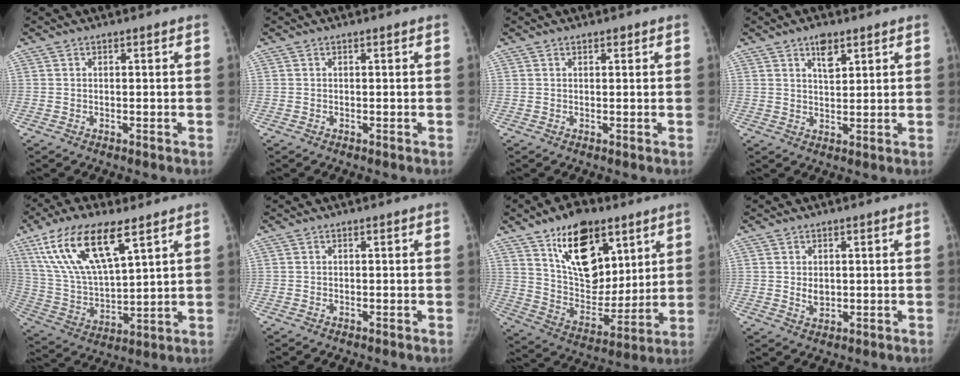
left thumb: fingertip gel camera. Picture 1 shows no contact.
{"total": 0.0}
{"total": 0.8, "force": [0.6, 0.4, 0.4], "torque": [-0.002, -0.003, 0.007]}
{"total": 4.4, "force": [2.7, 2.1, 2.8], "torque": [-0.031, -0.017, 0.044]}
{"total": 18.4, "force": [9.9, 6.6, 14.0], "torque": [-0.264, -0.028, 0.196]}
{"total": 0.0}
{"total": 20.0, "force": [10.9, 11.5, 12.2], "torque": [-0.141, -0.061, 0.190]}
{"total": 2.6, "force": [0.4, 1.9, 1.8], "torque": [-0.022, -0.007, 0.012]}